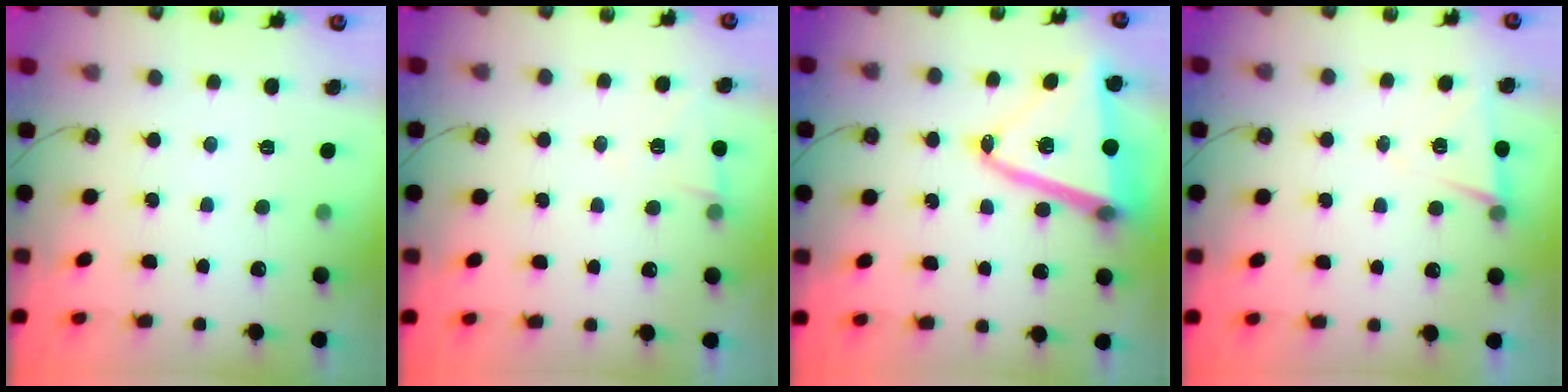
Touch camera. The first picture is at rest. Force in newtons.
{"total": 5.5, "press": 5.4, "slide": 1.0}
{"total": 18.0, "press": 17.8, "slide": 2.5}
{"total": 5.6, "press": 4.2, "slide": 3.7}